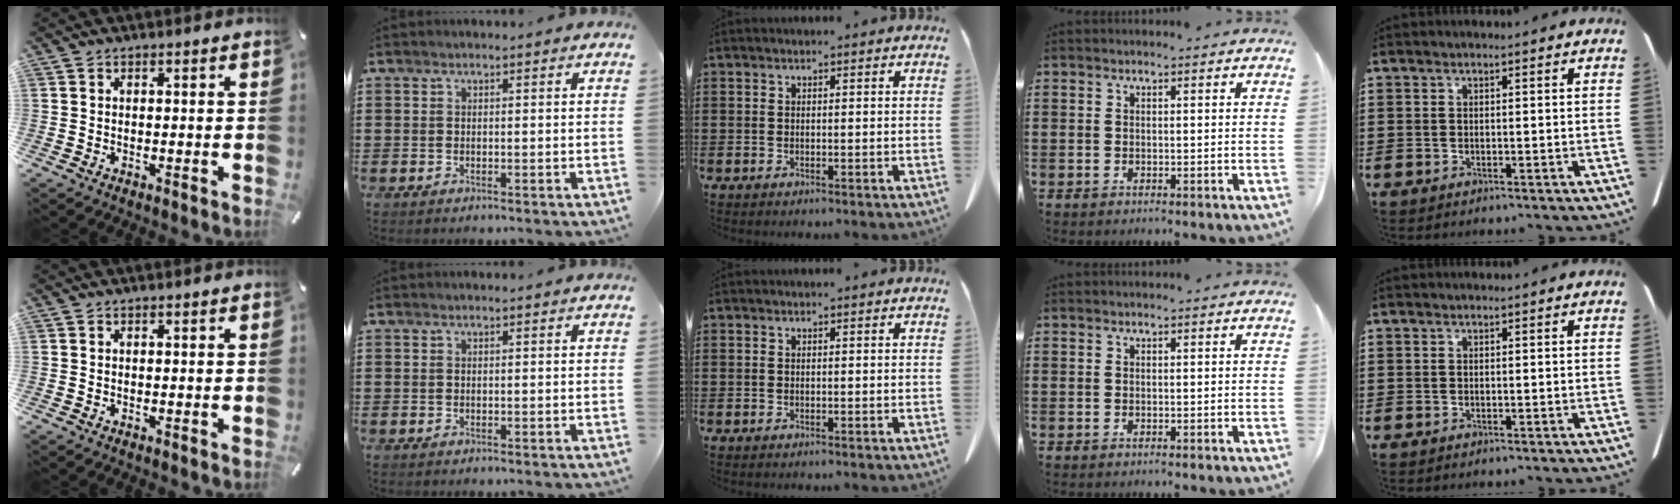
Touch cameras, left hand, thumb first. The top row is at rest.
{}